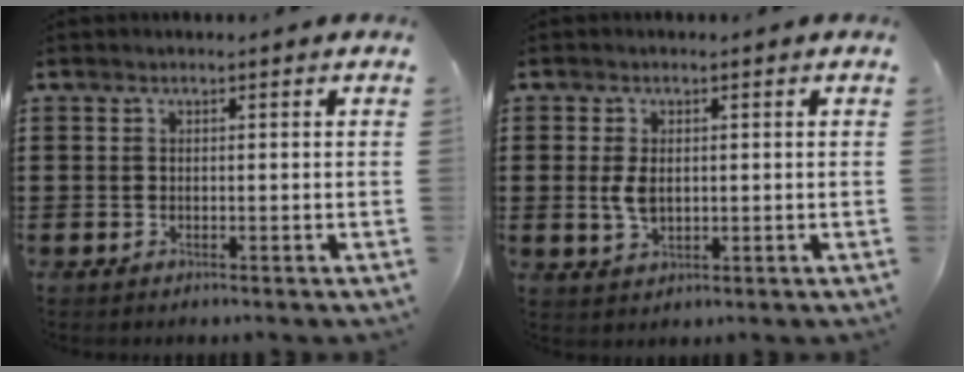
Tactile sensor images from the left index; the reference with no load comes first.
{"total": 3.7, "force": [0.3, 2.1, 3.0], "torque": [-0.076, 0.000, 0.001]}